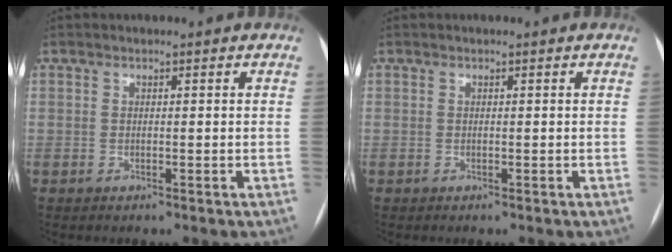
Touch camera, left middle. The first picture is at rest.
{"total": 0.0}